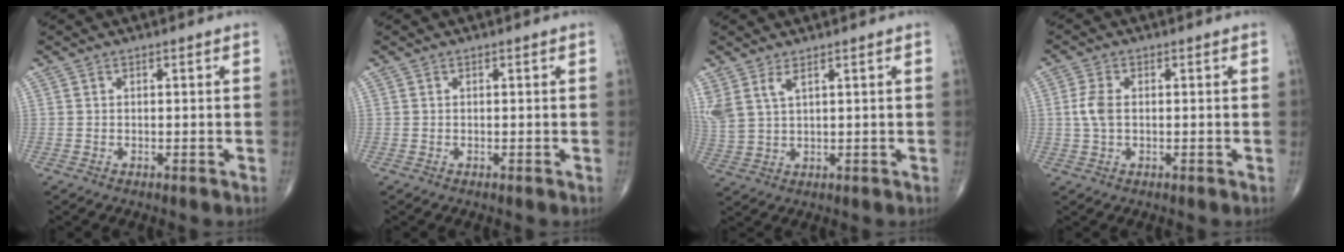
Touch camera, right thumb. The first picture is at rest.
{"total": 0.0}
{"total": 5.6, "force": [3.1, 2.2, 4.1], "torque": [-0.104, -0.007, 0.074]}
{"total": 3.9, "force": [0.1, 2.2, 3.2], "torque": [-0.076, 0.006, 0.000]}